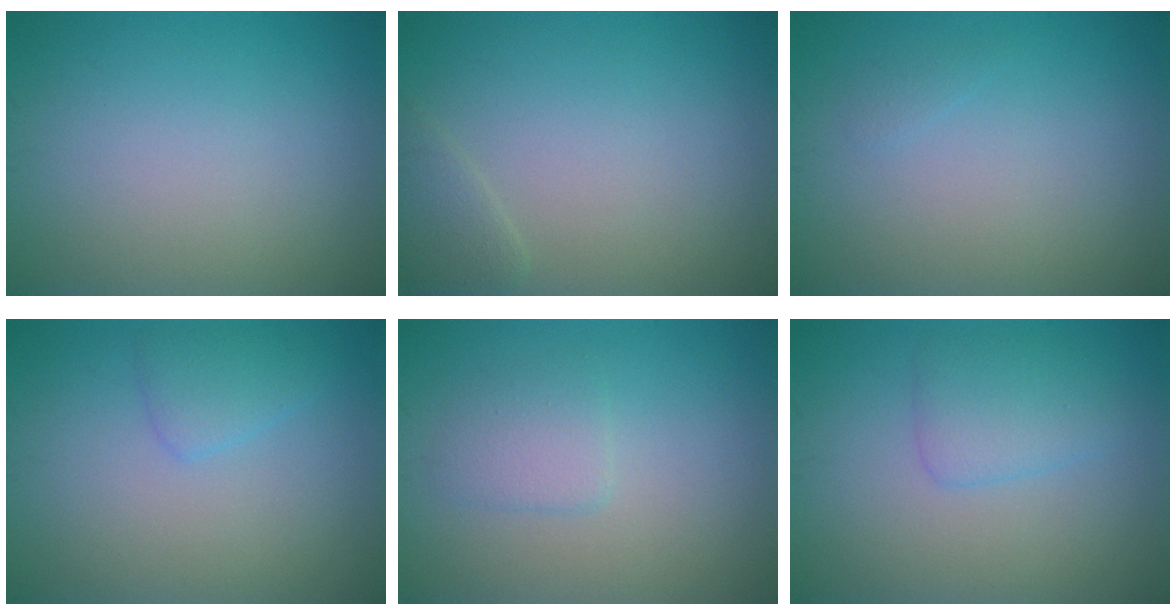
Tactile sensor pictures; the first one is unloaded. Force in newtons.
{"total": 1.4, "press": 1.4, "slide": 0.1}
{"total": 0.5, "press": 0.5, "slide": 0.1}
{"total": 1.8, "press": 1.8, "slide": 0.2}
{"total": 2.0, "press": 2.0, "slide": 0.2}
{"total": 2.5, "press": 2.5, "slide": 0.2}